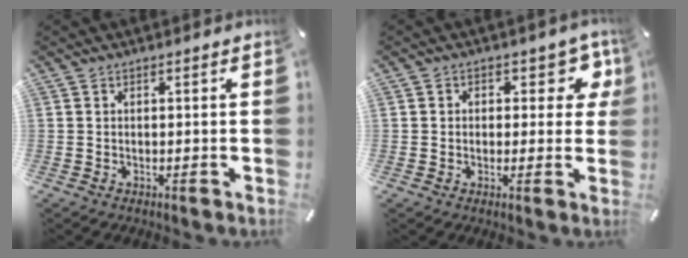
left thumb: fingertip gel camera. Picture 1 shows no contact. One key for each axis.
{"total": 7.4, "fx": 2.6, "fy": 5.1, "fz": 4.7, "tx": -0.042, "ty": -0.009, "tz": 0.039}